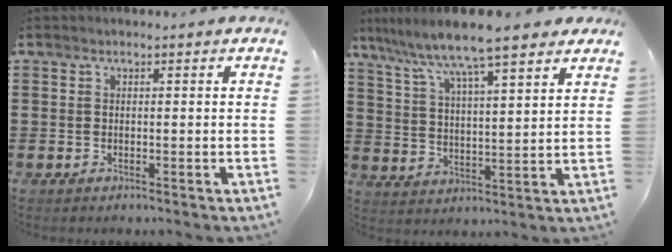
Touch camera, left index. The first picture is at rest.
{"total": 8.0, "force": [6.8, 0.2, 4.2], "torque": [-0.109, -0.033, 0.112]}